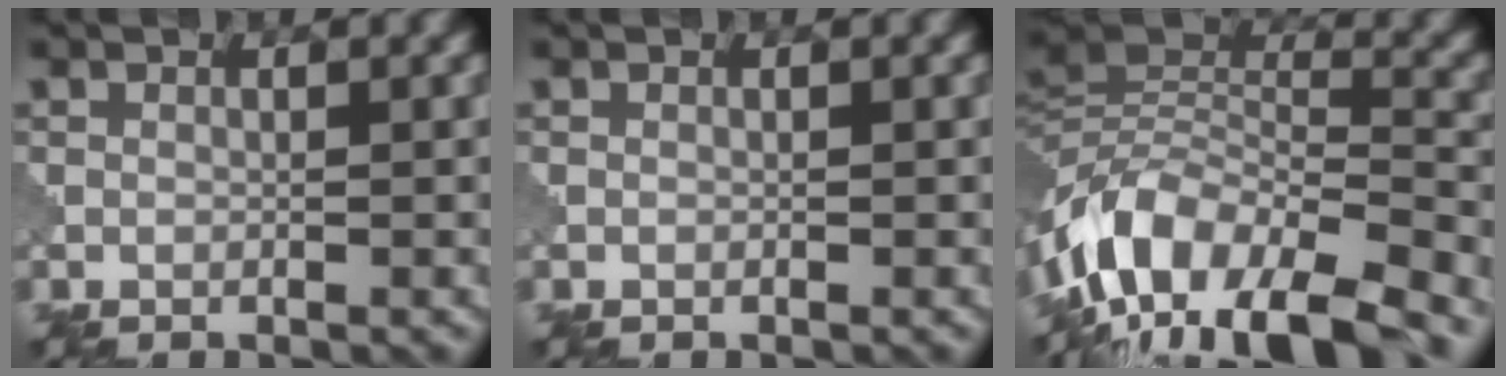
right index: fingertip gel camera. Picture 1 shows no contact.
{"total": 0.0}
{"total": 13.7, "force": [-8.9, 5.9, 8.6], "torque": [-0.179, 0.014, -0.160]}